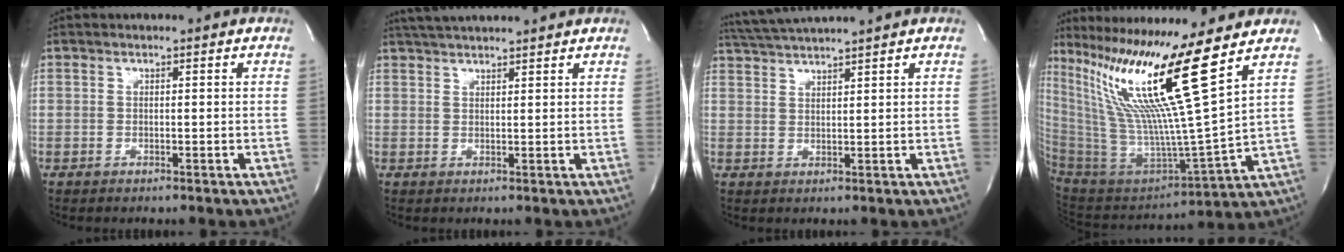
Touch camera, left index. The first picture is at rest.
{"total": 7.1, "force": [6.6, 0.1, 2.8], "torque": [-0.052, 0.031, 0.099]}
{"total": 6.0, "force": [5.5, -1.7, 1.8], "torque": [-0.036, 0.011, 0.101]}
{"total": 22.1, "force": [13.1, -2.4, 17.7], "torque": [-0.339, -0.028, 0.234]}